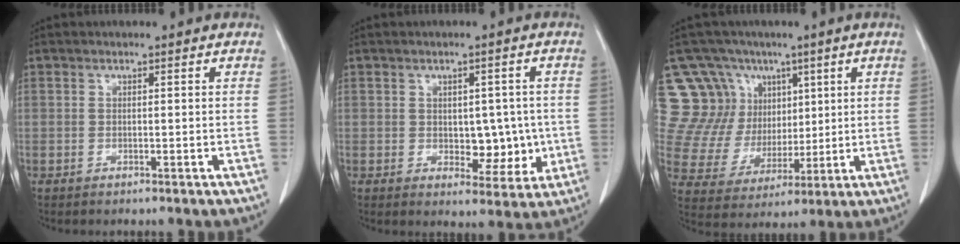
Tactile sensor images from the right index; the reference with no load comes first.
{"total": 6.0, "force": [-0.1, 3.6, 4.8], "torque": [-0.048, 0.004, 0.012]}
{"total": 14.7, "force": [7.3, 12.4, 3.0], "torque": [-0.072, 0.063, 0.157]}